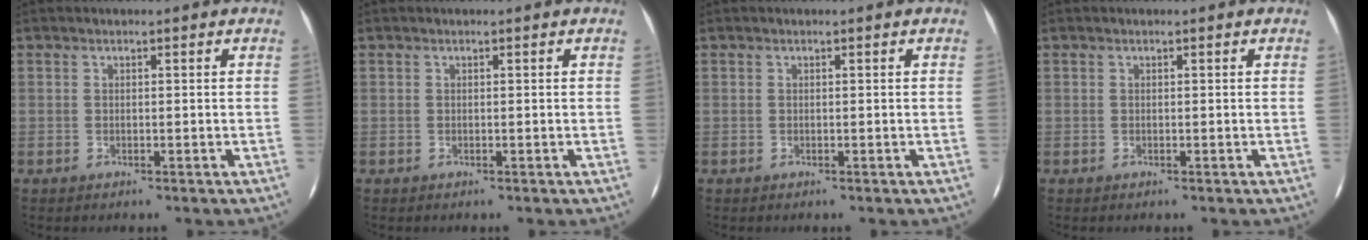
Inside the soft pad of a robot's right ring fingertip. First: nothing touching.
{"total": 0.0}
{"total": 0.0}
{"total": 0.0}